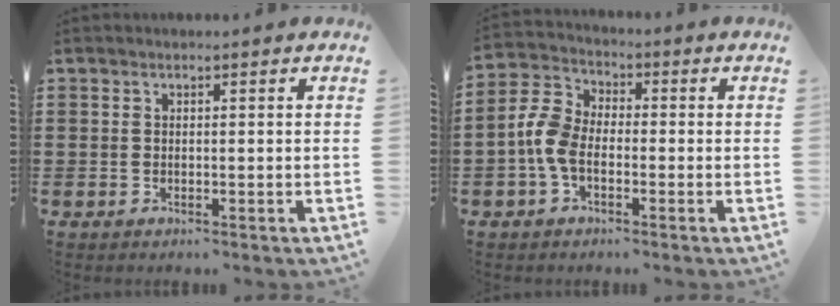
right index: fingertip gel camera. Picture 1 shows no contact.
{"total": 6.2, "force": [-1.7, 4.0, 4.4], "torque": [-0.115, 0.002, -0.038]}